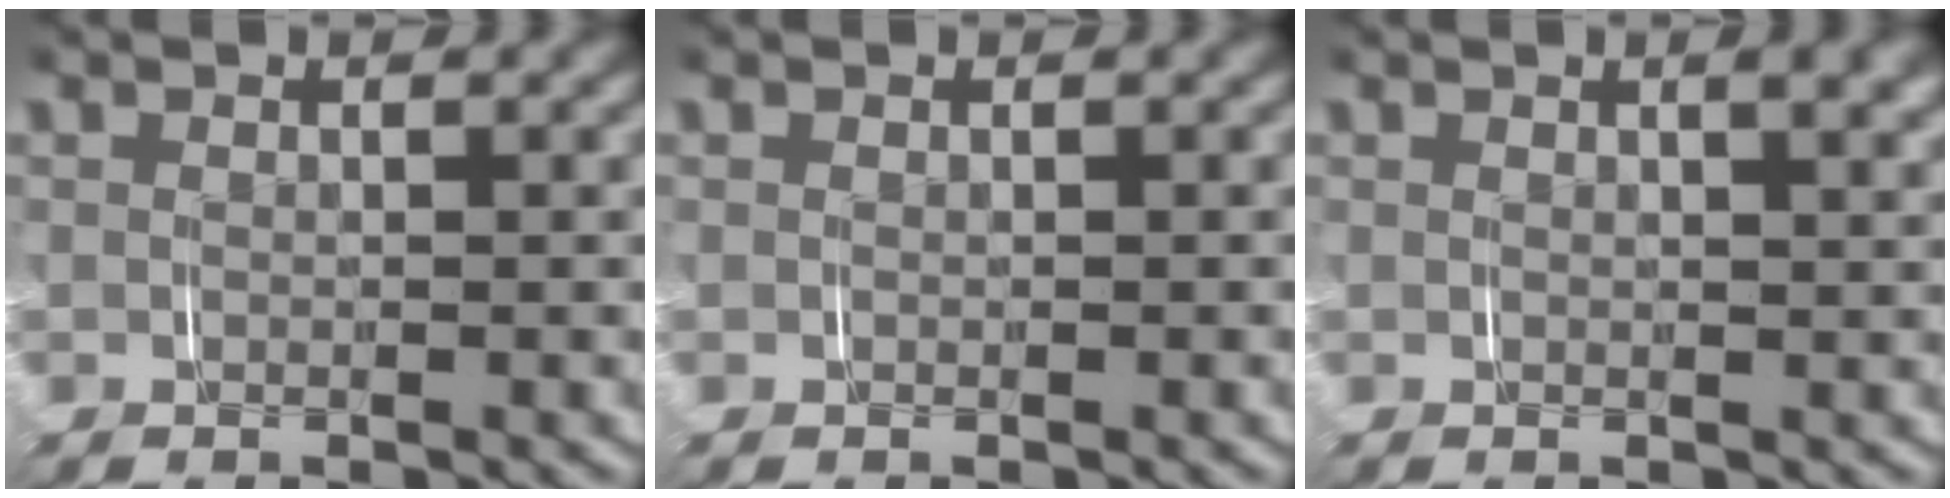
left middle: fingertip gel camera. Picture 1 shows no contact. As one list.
[{"total": 0.0}, {"total": 2.0, "force": [1.2, 0.1, 1.6], "torque": [-0.016, 0.003, 0.017]}]